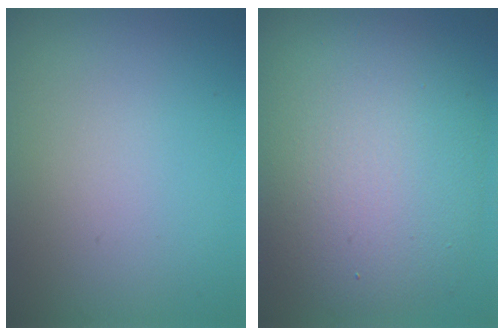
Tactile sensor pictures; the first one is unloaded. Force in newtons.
{"total": 10.2, "press": 10.2, "slide": 0.7}